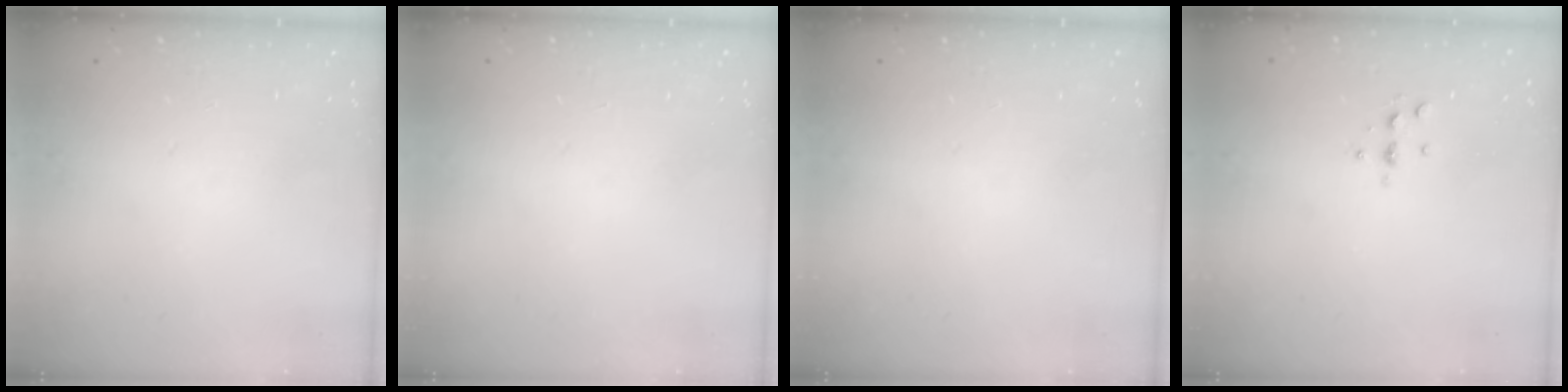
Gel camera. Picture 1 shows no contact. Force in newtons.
{"total": 0.0}
{"total": 0.0}
{"total": 3.0, "press": 3.0, "slide": 0.4}